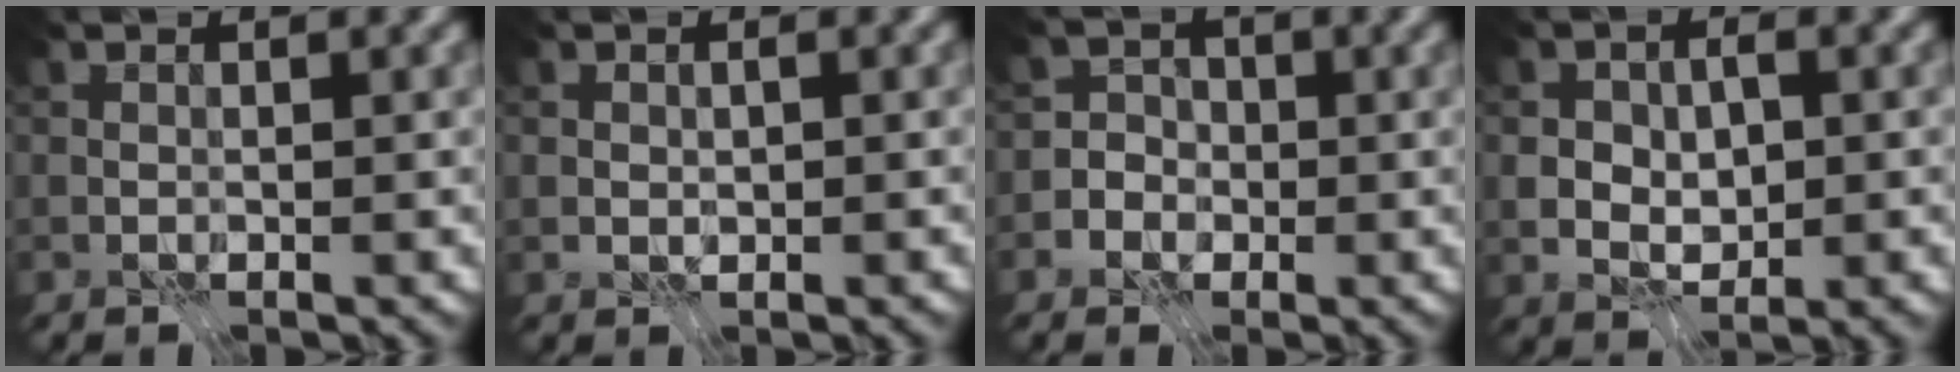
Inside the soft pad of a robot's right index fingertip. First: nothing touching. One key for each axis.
{"total": 0.8, "fx": -0.2, "fy": 0.6, "fz": 0.5, "tx": -0.010, "ty": -0.001, "tz": -0.003}
{"total": 3.5, "fx": -1.4, "fy": 3.2, "fz": 0.5, "tx": 0.024, "ty": 0.020, "tz": -0.055}
{"total": 4.0, "fx": -0.6, "fy": 2.6, "fz": 2.9, "tx": -0.048, "ty": -0.002, "tz": -0.005}